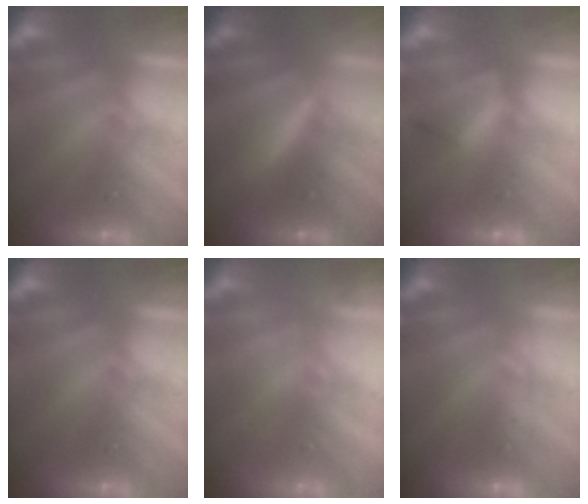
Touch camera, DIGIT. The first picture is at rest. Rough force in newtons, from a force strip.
{"total": 3.6}
{"total": 4.6}
{"total": 0.0}
{"total": 2.1}
{"total": 3.6}